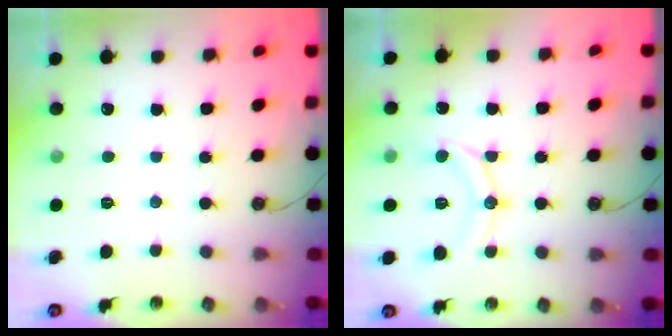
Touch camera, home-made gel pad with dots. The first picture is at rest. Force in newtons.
{"total": 12.2, "press": 12.2, "slide": 1.2}